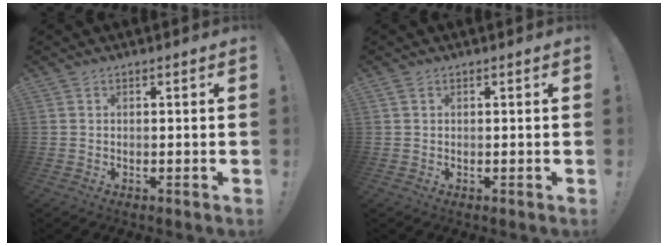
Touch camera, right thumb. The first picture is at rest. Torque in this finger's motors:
{"motor_torque": [0.01, -0.06, -0.12, 0.15, 0.00]}